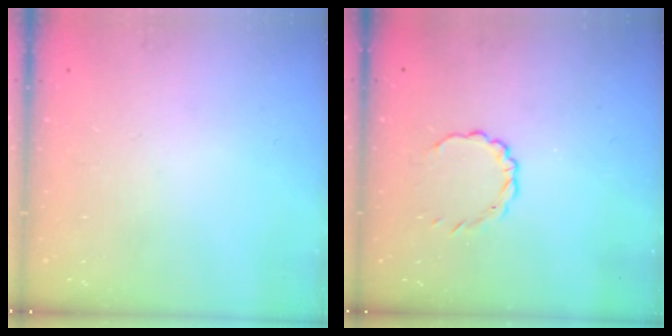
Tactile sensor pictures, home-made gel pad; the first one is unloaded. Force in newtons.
{"total": 2.8, "press": 2.6, "slide": 1.1}